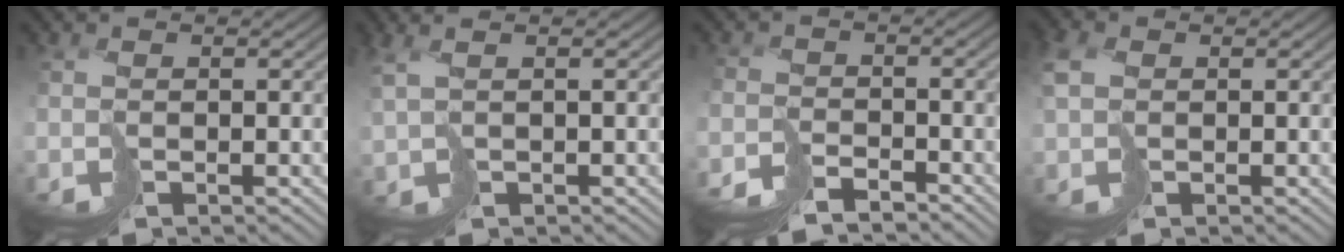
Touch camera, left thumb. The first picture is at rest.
{"total": 2.9, "force": [1.5, 0.7, 2.3], "torque": [-0.064, -0.003, 0.036]}
{"total": 4.0, "force": [-4.0, 0.4, 0.7], "torque": [-0.002, 0.000, -0.078]}
{"total": 2.8, "force": [0.6, 2.1, 1.7], "torque": [-0.050, 0.001, 0.005]}